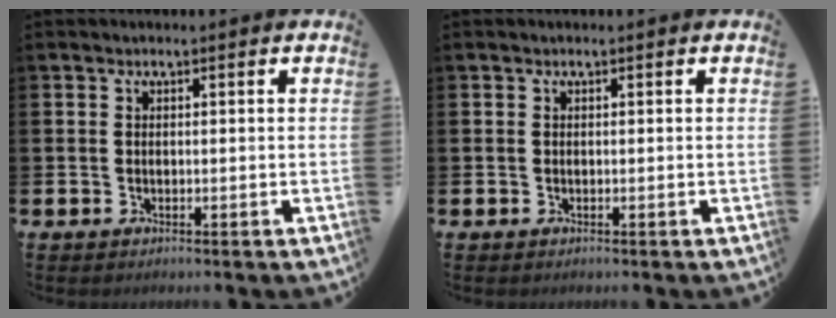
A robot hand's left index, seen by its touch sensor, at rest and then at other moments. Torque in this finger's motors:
{"motor_torque": [-0.07, 0.04, -0.01, -0.01]}